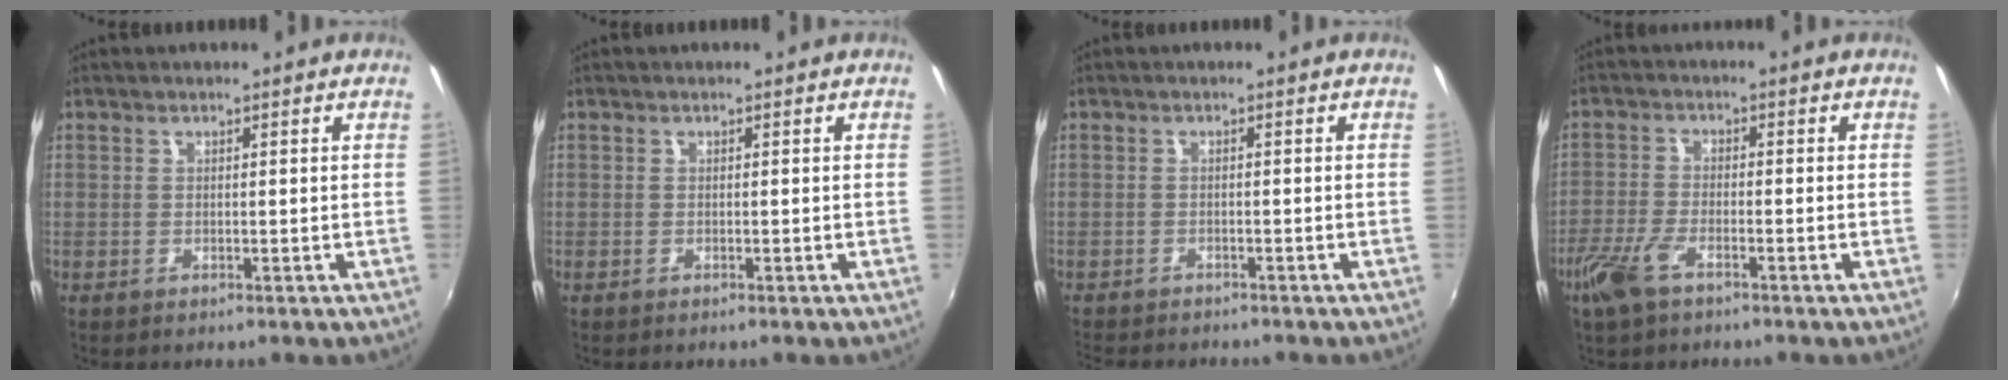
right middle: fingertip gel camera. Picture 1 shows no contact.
{"total": 0.0}
{"total": 5.5, "force": [-5.1, 1.1, 1.7], "torque": [-0.047, -0.018, -0.081]}
{"total": 6.3, "force": [-4.0, 2.3, 4.3], "torque": [-0.106, -0.010, -0.081]}